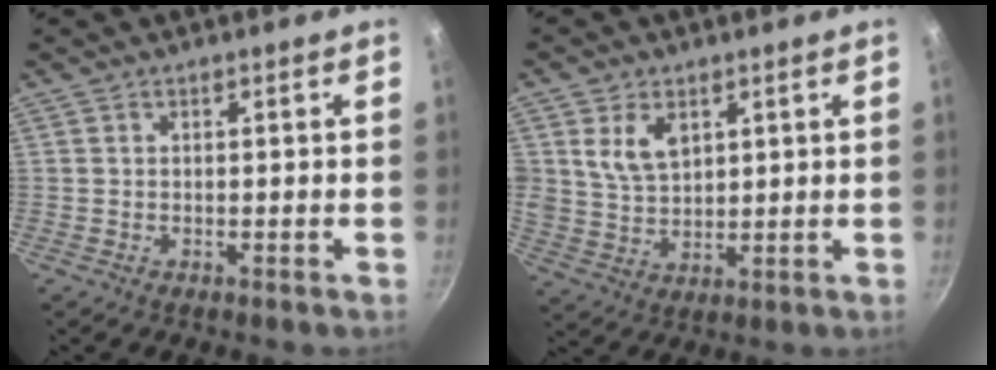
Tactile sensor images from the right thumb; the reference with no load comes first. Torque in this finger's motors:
{"motor_torque": [-0.71, 1.34, 0.15, 0.00, 0.19]}